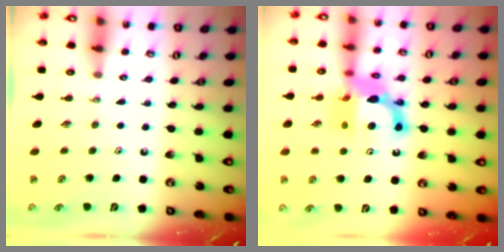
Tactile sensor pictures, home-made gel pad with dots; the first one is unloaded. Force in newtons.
{"total": 13.2, "press": 13.2, "slide": 1.4}